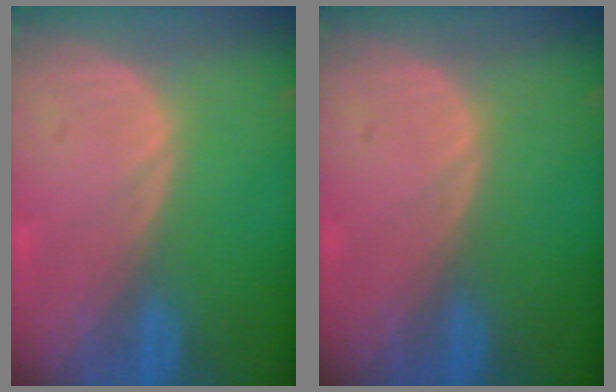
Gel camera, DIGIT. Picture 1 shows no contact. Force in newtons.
{"total": 0.0}